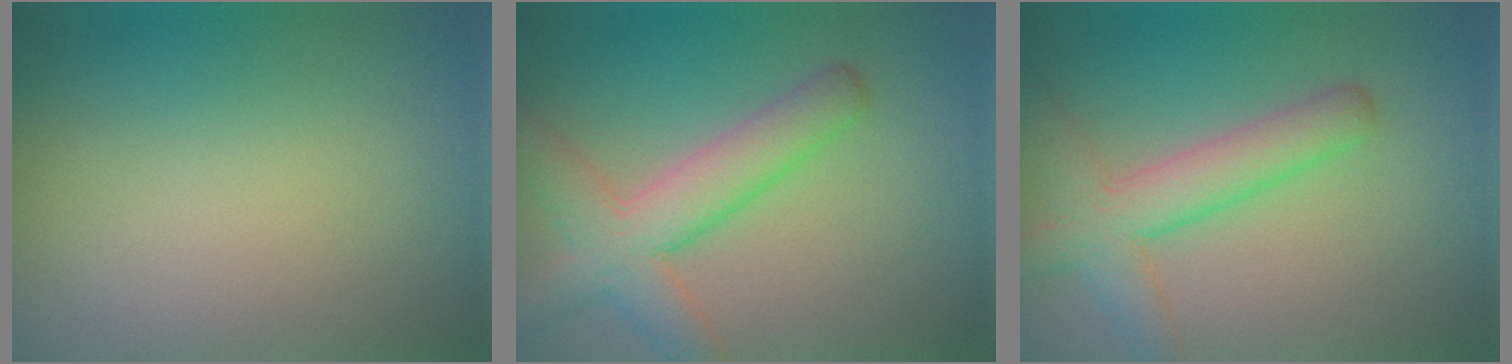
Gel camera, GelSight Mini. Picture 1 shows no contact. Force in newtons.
{"total": 6.0, "press": 5.9, "slide": 0.3}
{"total": 5.0, "press": 5.0, "slide": 0.2}